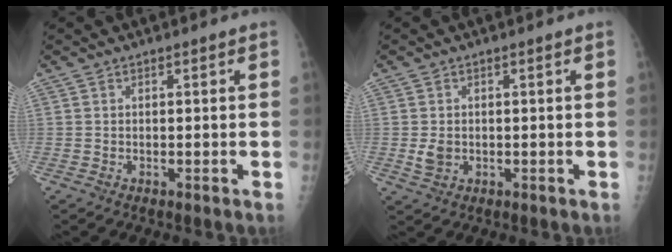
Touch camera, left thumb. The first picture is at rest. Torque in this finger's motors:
{"motor_torque": [-0.34, 0.51, 0.38, 0.00, 0.01]}